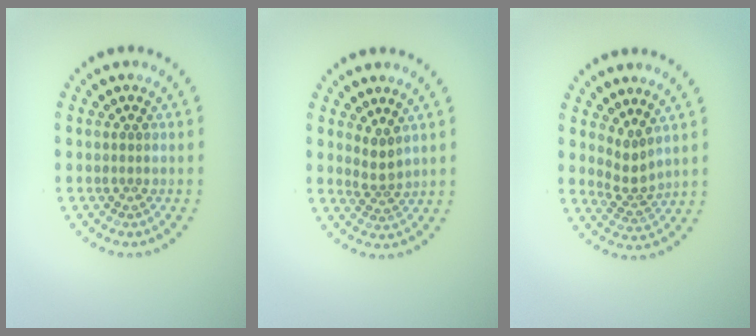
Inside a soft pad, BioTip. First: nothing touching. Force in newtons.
{"total": 1.8, "press": 1.2, "slide": 1.4}
{"total": 2.4, "press": 1.5, "slide": 1.9}